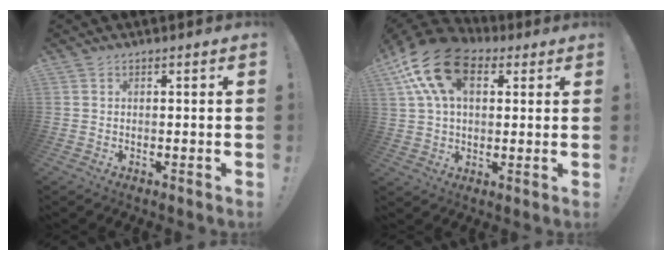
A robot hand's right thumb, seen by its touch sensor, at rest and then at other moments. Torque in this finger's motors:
{"motor_torque": [1.23, 2.67, 0.60, -0.17, 0.20]}